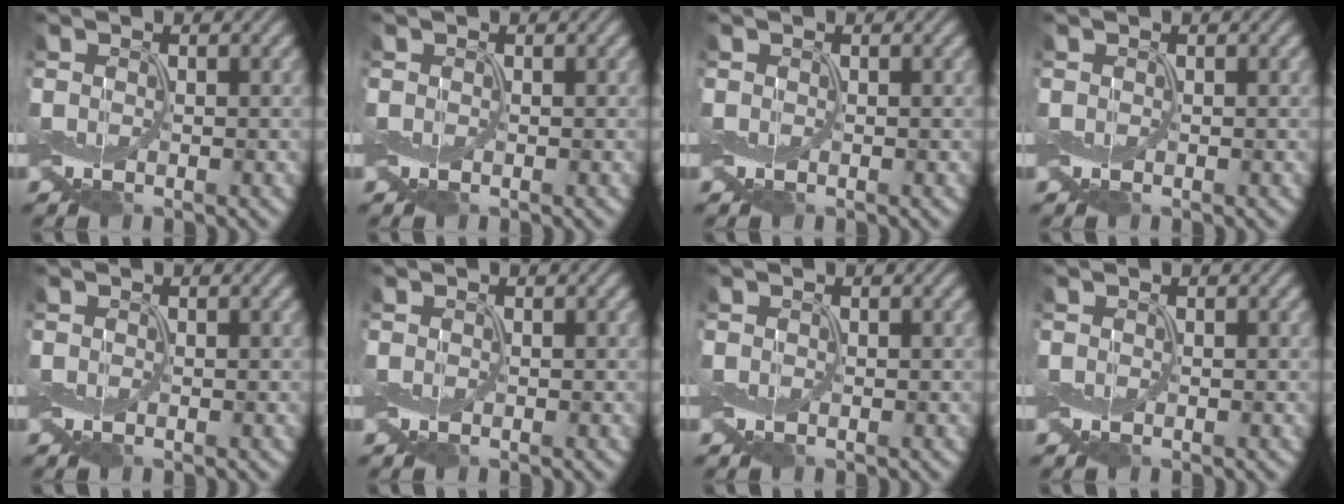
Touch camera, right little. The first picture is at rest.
{"total": 0.0}
{"total": 0.0}
{"total": 0.0}
{"total": 0.0}
{"total": 0.0}
{"total": 0.0}
{"total": 0.0}